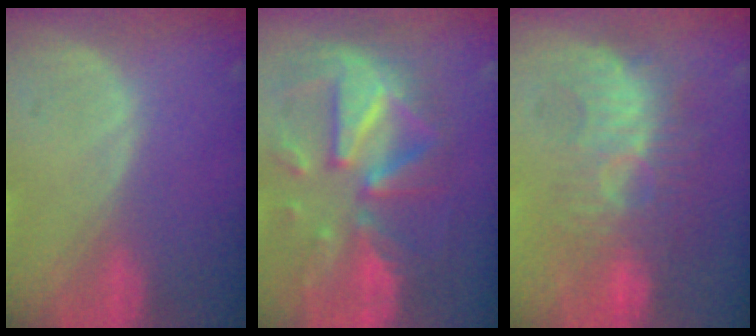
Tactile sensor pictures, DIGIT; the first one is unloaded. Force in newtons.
{"total": 12.1, "press": 12.0, "slide": 1.3}
{"total": 9.3, "press": 8.6, "slide": 3.7}